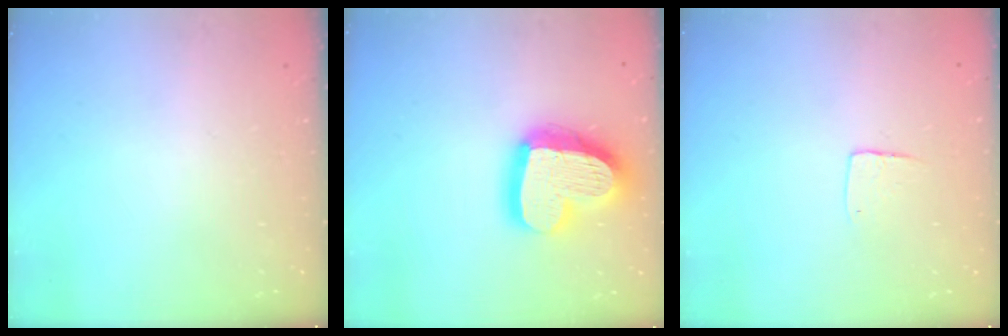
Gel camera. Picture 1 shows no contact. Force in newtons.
{"total": 21.5, "press": 21.4, "slide": 2.1}
{"total": 5.3, "press": 5.3, "slide": 0.4}